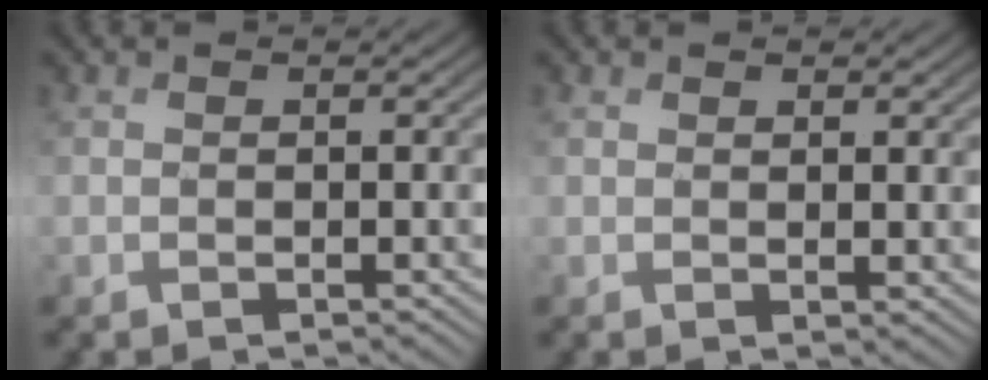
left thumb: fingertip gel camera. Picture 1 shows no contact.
{"total": 1.6, "force": [1.0, 0.5, 1.2], "torque": [-0.019, -0.002, 0.025]}